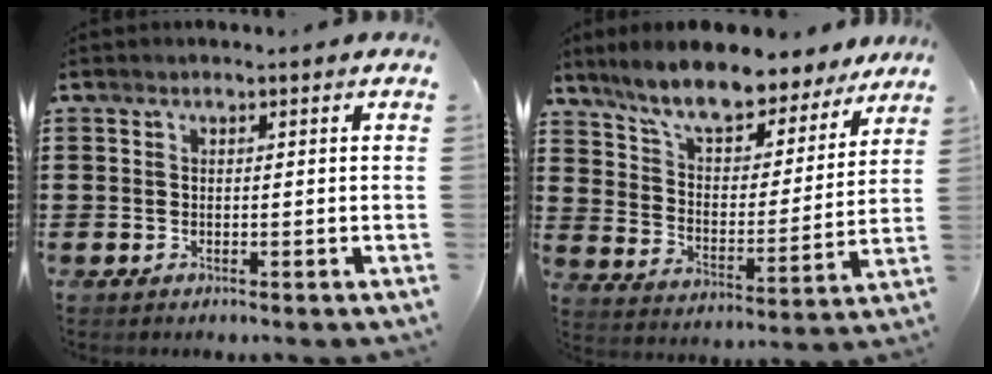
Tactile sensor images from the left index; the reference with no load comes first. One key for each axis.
{"total": 9.7, "fx": 8.4, "fy": 2.0, "fz": 4.5, "tx": -0.114, "ty": -0.046, "tz": 0.146}